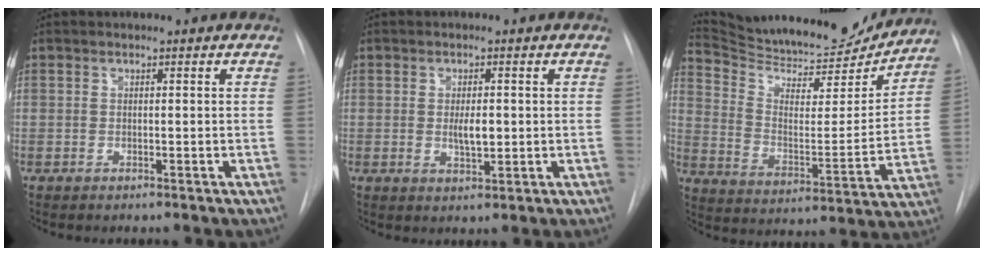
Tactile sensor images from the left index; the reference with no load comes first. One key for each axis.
{"total": 3.0, "fx": 0.1, "fy": 1.1, "fz": 2.8, "tx": -0.050, "ty": -0.004, "tz": 0.005}
{"total": 22.5, "fx": 21.5, "fy": 4.3, "fz": 5.1, "tx": -0.085, "ty": -0.044, "tz": 0.317}